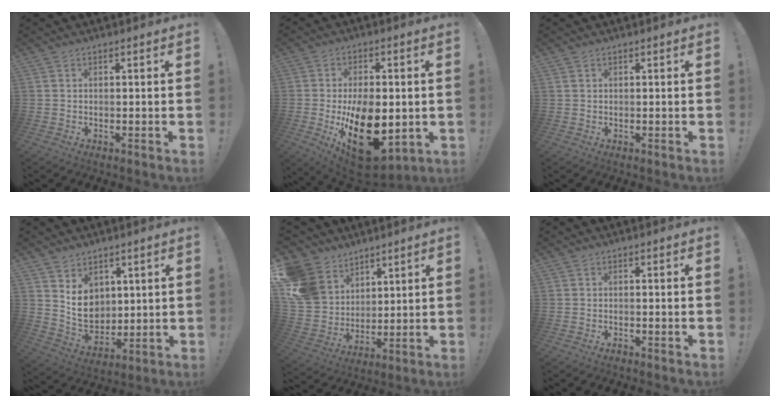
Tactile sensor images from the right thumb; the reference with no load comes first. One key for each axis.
{"total": 21.4, "fx": -4.2, "fy": 12.3, "fz": 17.1, "tx": -0.264, "ty": 0.006, "tz": -0.049}
{"total": 0.5, "fx": 0.4, "fy": 0.2, "fz": 0.2, "tx": -0.007, "ty": 0.002, "tz": 0.009}
{"total": 9.8, "fx": 4.6, "fy": 7.8, "fz": 3.9, "tx": -0.048, "ty": -0.038, "tz": 0.094}
{"total": 13.6, "fx": 6.9, "fy": 10.8, "fz": 4.6, "tx": -0.101, "ty": -0.041, "tz": 0.144}
{"total": 1.2, "fx": -0.9, "fy": -0.2, "fz": 0.8, "tx": -0.014, "ty": 0.000, "tz": -0.016}